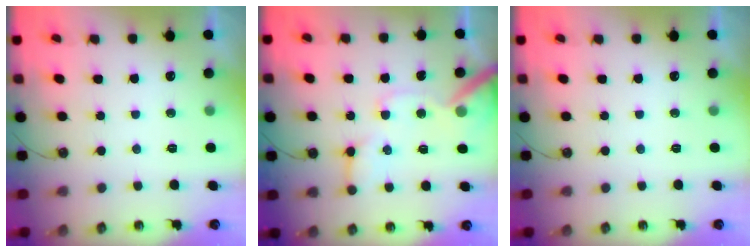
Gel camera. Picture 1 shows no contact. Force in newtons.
{"total": 12.4, "press": 12.3, "slide": 2.0}
{"total": 0.0}